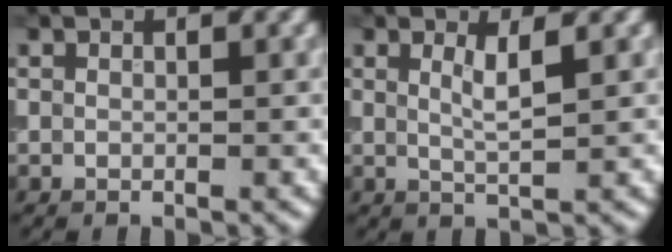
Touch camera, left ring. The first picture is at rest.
{"total": 2.1, "force": [0.8, 0.4, 1.9], "torque": [-0.032, -0.005, 0.012]}